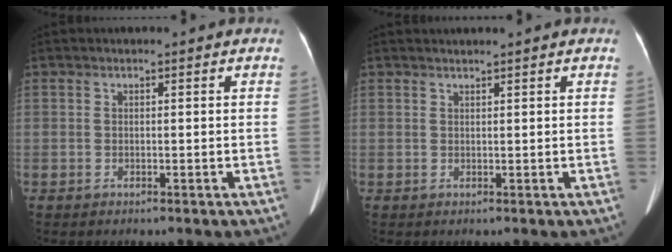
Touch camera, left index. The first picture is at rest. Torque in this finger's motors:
{"motor_torque": [-0.43, 0.33, -0.39, -0.05]}